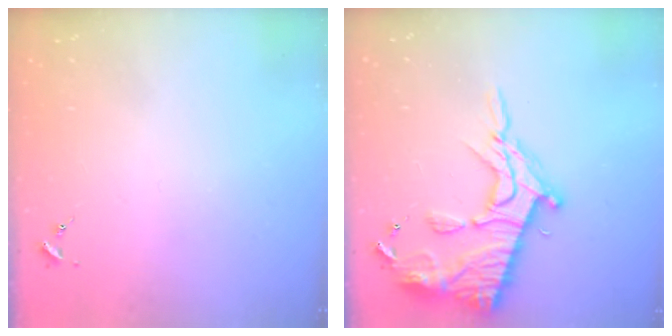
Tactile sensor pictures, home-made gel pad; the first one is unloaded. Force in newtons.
{"total": 19.3, "press": 19.3, "slide": 1.3}